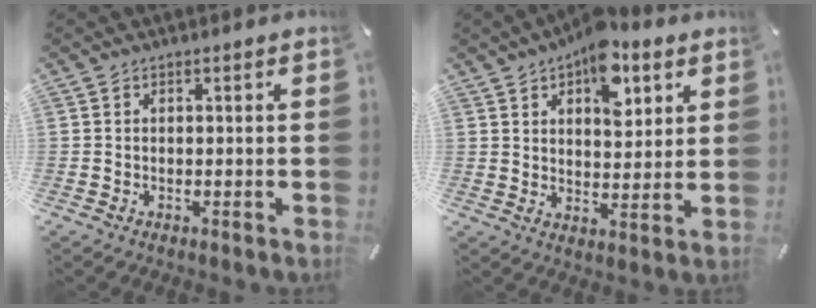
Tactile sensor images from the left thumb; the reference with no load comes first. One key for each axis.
{"total": 11.8, "fx": 6.3, "fy": 6.5, "fz": 7.5, "tx": -0.088, "ty": -0.027, "tz": 0.105}